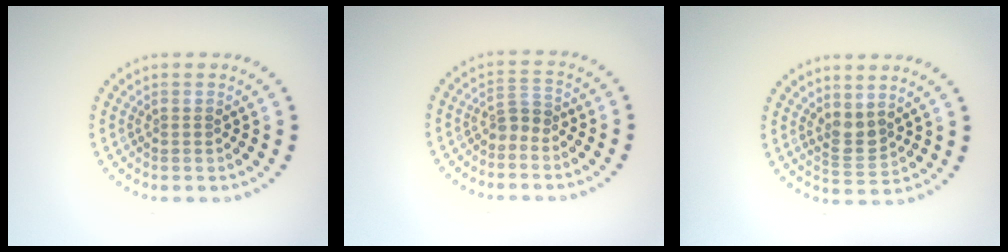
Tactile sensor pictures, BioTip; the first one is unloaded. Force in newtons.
{"total": 1.6, "press": 1.3, "slide": 0.9}
{"total": 2.0, "press": 1.7, "slide": 1.1}